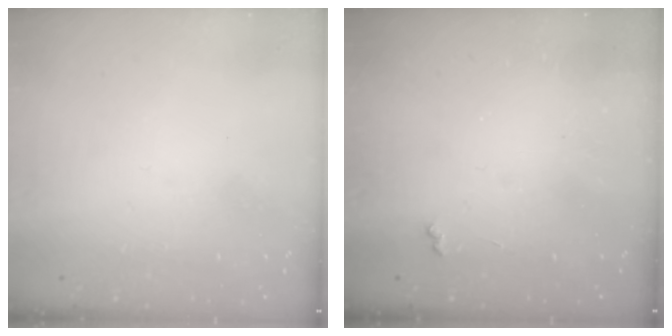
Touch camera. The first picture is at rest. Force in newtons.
{"total": 3.0, "press": 3.0, "slide": 0.5}